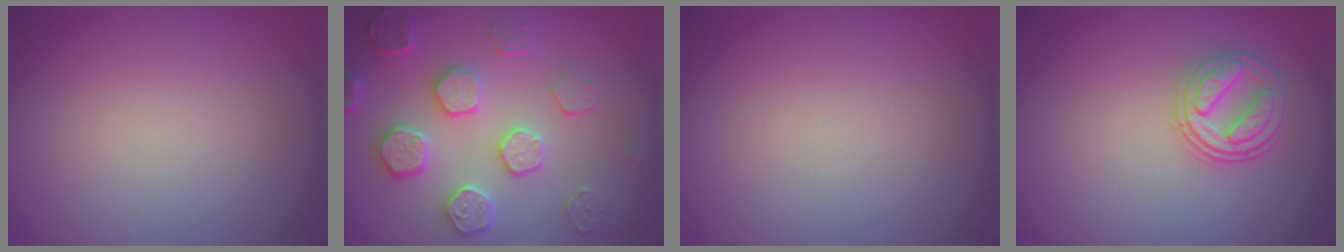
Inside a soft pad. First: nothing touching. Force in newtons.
{"total": 4.6, "press": 4.3, "slide": 1.6}
{"total": 0.0}
{"total": 2.9, "press": 2.9, "slide": 0.4}